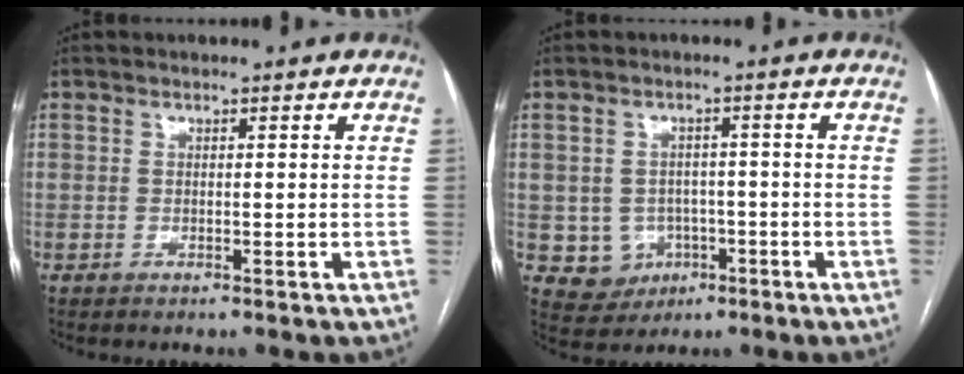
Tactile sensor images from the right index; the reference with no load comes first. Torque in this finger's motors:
{"motor_torque": [-0.05, 0.11, -0.20, -0.13]}